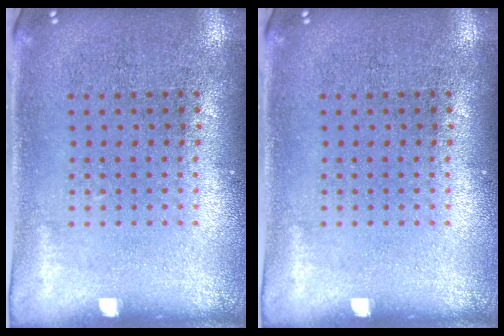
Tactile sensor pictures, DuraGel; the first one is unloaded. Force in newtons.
{"total": 0.0}